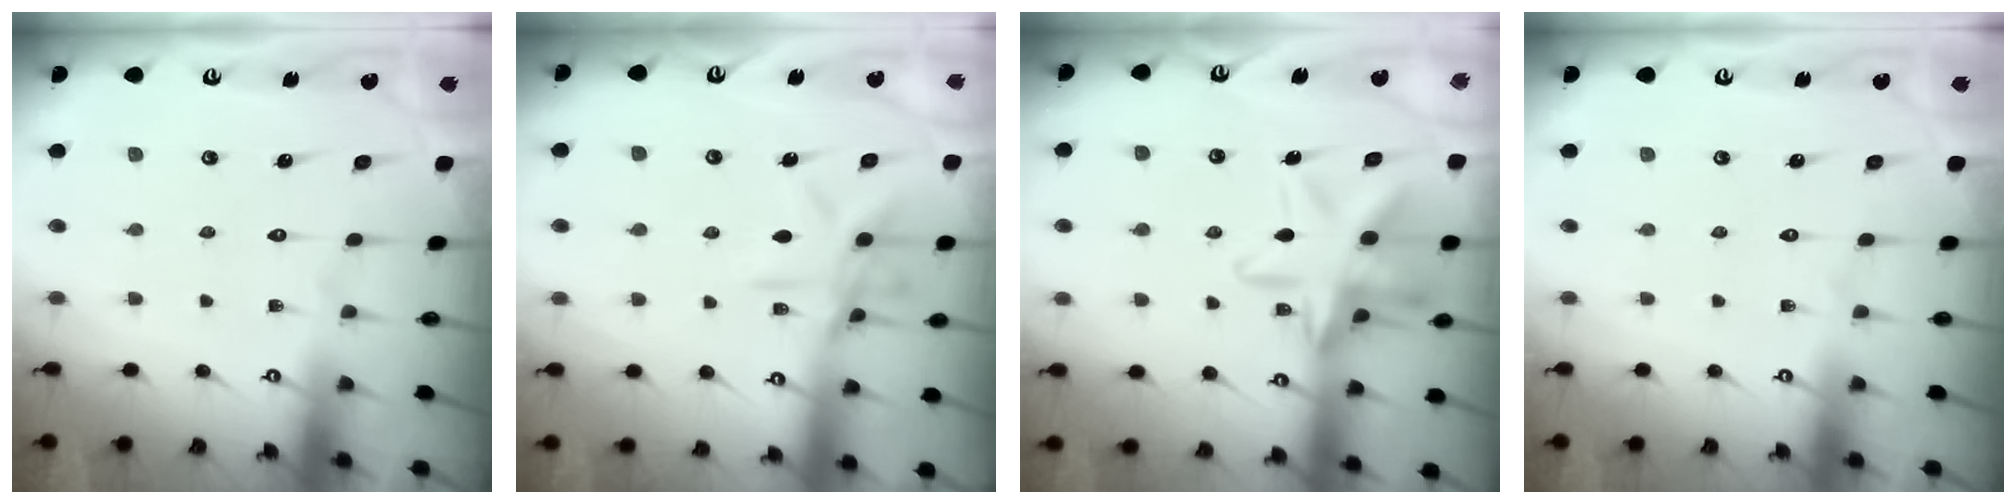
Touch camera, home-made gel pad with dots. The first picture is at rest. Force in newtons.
{"total": 10.8, "press": 10.8, "slide": 0.8}
{"total": 15.6, "press": 15.6, "slide": 1.3}
{"total": 0.0}